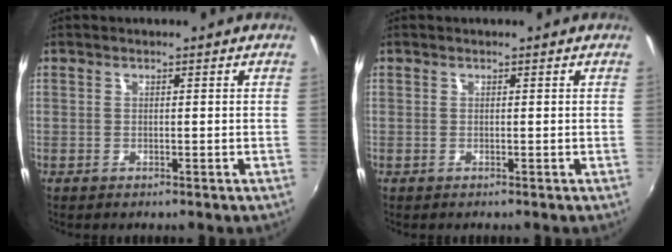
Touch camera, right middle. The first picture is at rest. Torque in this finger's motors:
{"motor_torque": [0.00, 0.00, 0.00, 0.00]}